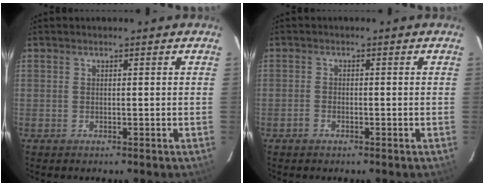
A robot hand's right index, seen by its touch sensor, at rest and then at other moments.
{"total": 1.5, "force": [-1.0, 0.9, 0.6], "torque": [-0.018, 0.001, -0.021]}